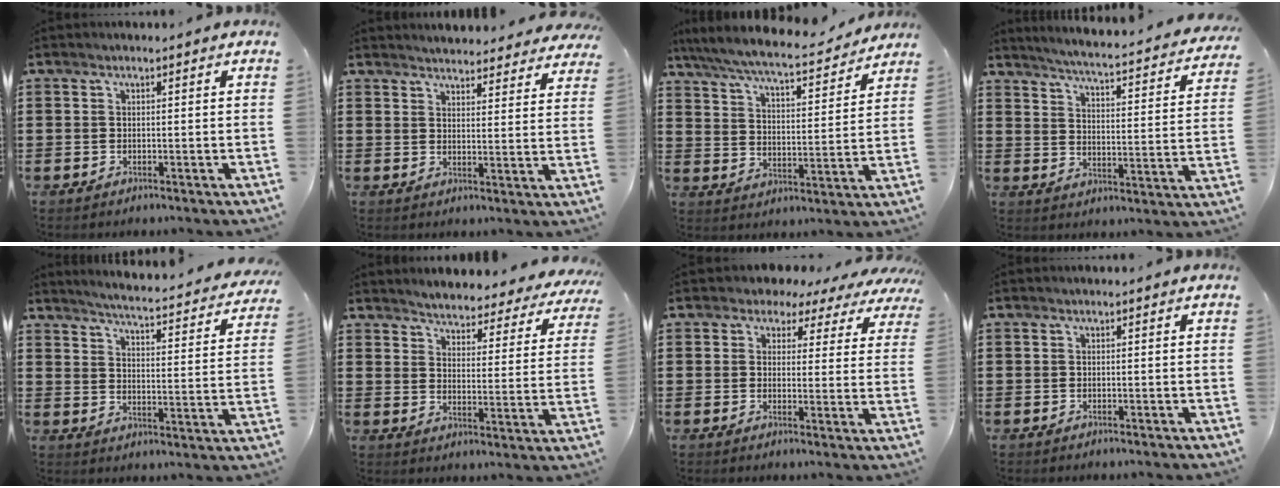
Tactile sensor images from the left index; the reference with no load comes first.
{"total": 3.9, "force": [3.9, 0.0, 0.2], "torque": [-0.011, -0.024, 0.068]}
{"total": 7.2, "force": [6.7, 0.1, 2.7], "torque": [-0.082, -0.043, 0.114]}
{"total": 3.8, "force": [3.5, -0.6, 1.4], "torque": [-0.048, -0.036, 0.048]}
{"total": 3.8, "force": [3.5, -0.6, 1.1], "torque": [-0.043, -0.039, 0.051]}
{"total": 3.7, "force": [3.7, -0.1, 0.1], "torque": [-0.027, -0.036, 0.056]}
{"total": 3.3, "force": [2.5, 2.1, 0.6], "torque": [-0.023, -0.013, 0.039]}
{"total": 0.0}